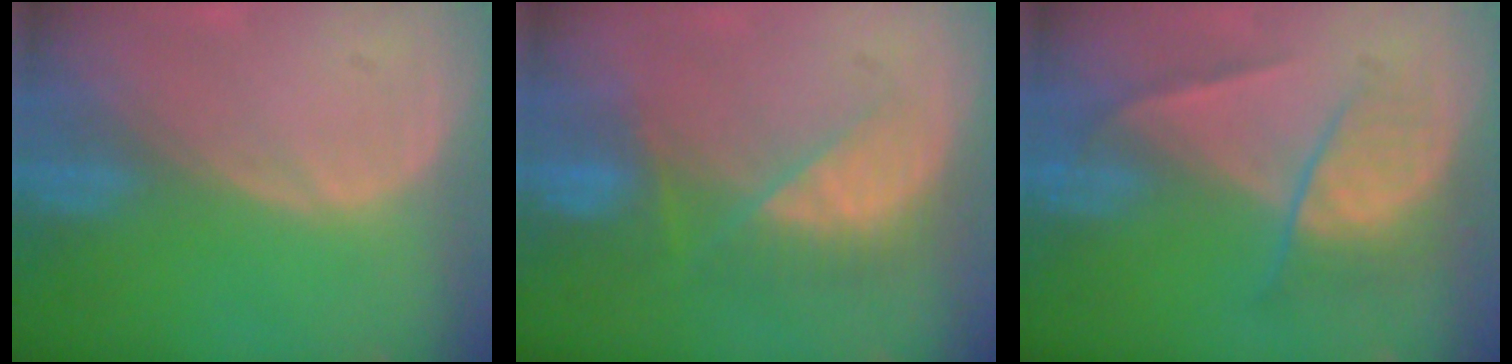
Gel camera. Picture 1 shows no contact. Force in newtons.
{"total": 7.5, "press": 6.7, "slide": 3.3}
{"total": 6.7, "press": 5.8, "slide": 3.4}